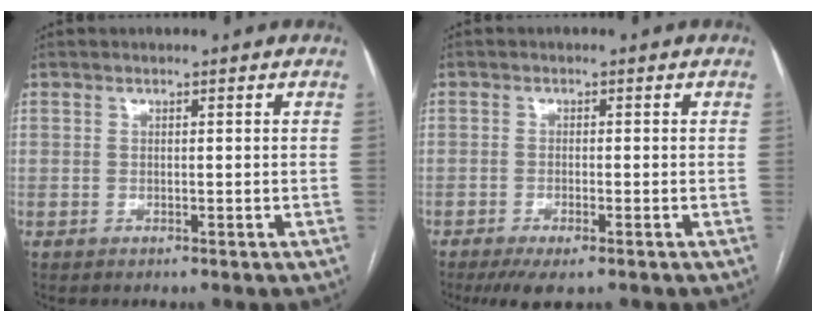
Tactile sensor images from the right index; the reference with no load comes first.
{"total": 4.7, "force": [-3.0, 1.0, 3.4], "torque": [-0.057, -0.011, -0.048]}